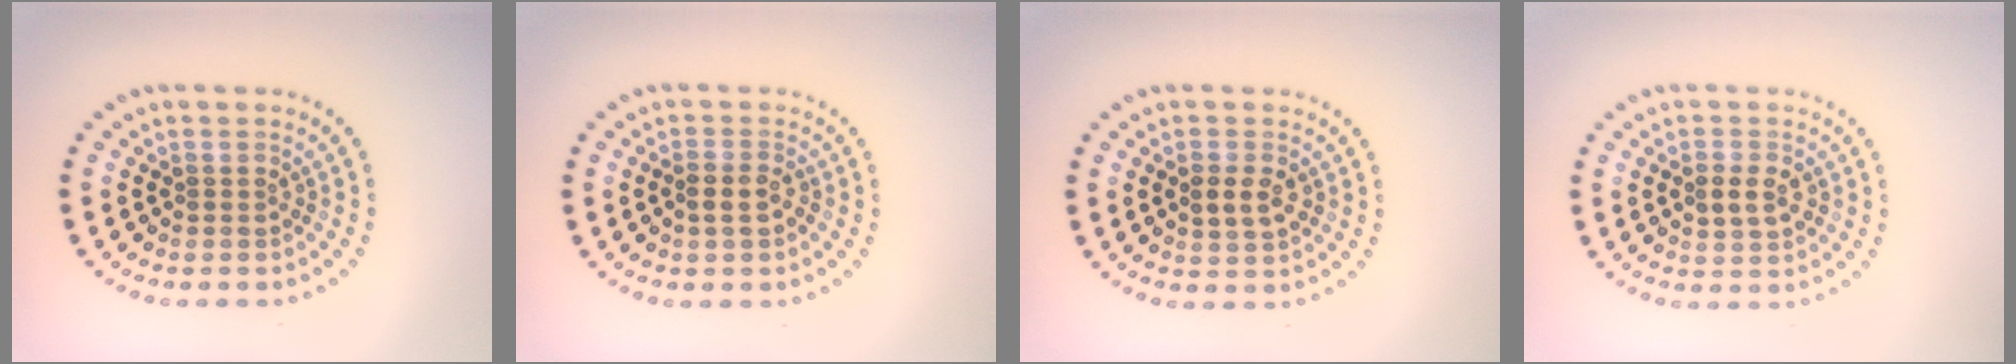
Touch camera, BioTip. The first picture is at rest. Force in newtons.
{"total": 1.4, "press": 1.3, "slide": 0.5}
{"total": 2.4, "press": 2.3, "slide": 0.3}
{"total": 2.5, "press": 2.5, "slide": 0.0}